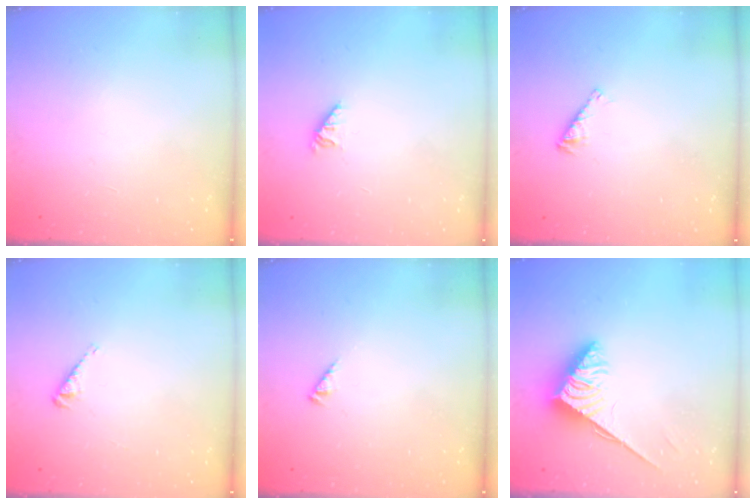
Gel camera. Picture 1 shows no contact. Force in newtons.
{"total": 3.2, "press": 3.2, "slide": 0.3}
{"total": 2.5, "press": 2.5, "slide": 0.5}
{"total": 2.6, "press": 2.5, "slide": 0.4}
{"total": 1.3, "press": 1.3, "slide": 0.4}
{"total": 3.8, "press": 3.7, "slide": 0.7}